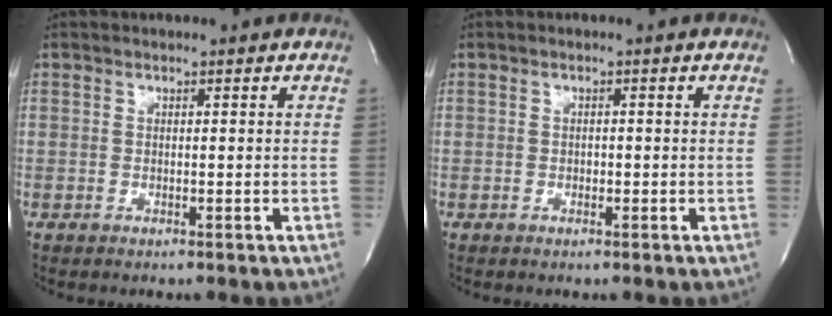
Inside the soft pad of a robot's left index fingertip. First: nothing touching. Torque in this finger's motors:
{"motor_torque": [0.00, 0.01, -0.02, -0.01]}